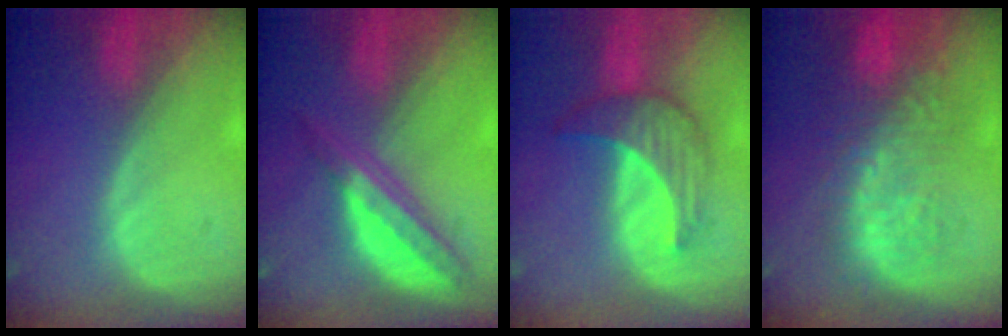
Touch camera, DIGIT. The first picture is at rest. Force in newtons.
{"total": 6.7, "press": 5.8, "slide": 3.3}
{"total": 7.0, "press": 6.6, "slide": 2.3}
{"total": 11.0, "press": 9.5, "slide": 5.4}